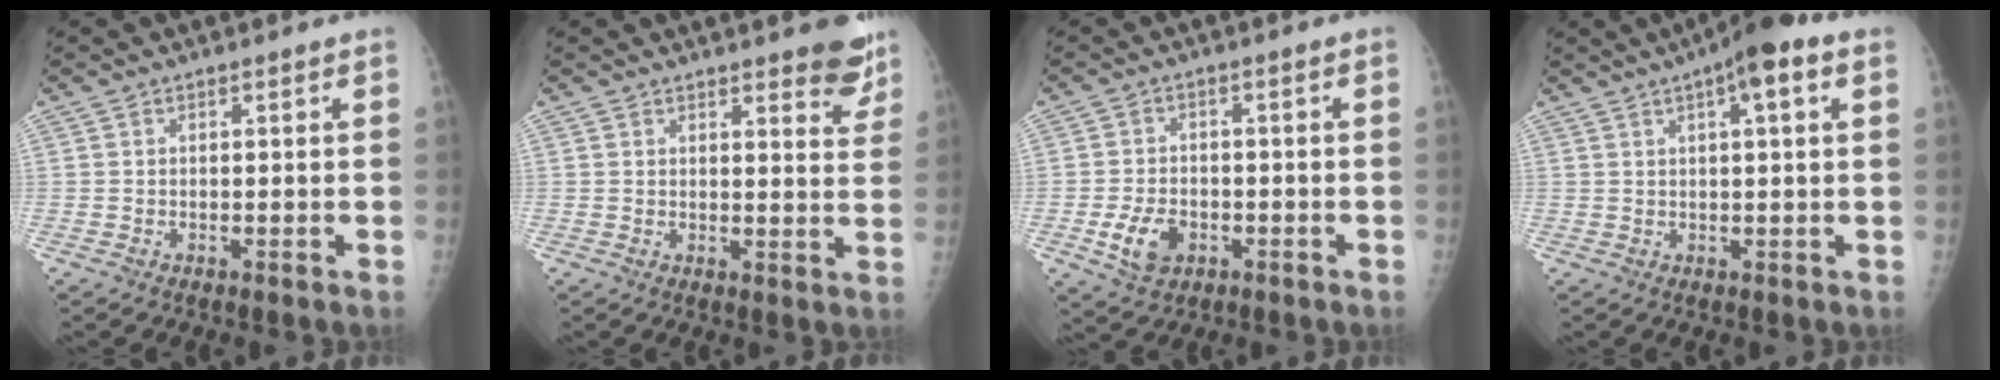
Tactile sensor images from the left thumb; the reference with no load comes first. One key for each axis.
{"total": 6.2, "fx": 4.8, "fy": 1.9, "fz": 3.5, "tx": -0.013, "ty": -0.028, "tz": 0.050}
{"total": 6.6, "fx": -2.4, "fy": 4.5, "fz": 4.1, "tx": -0.068, "ty": 0.007, "tz": -0.038}
{"total": 8.5, "fx": 3.8, "fy": 1.8, "fz": 7.4, "tx": -0.113, "ty": 0.017, "tz": 0.051}